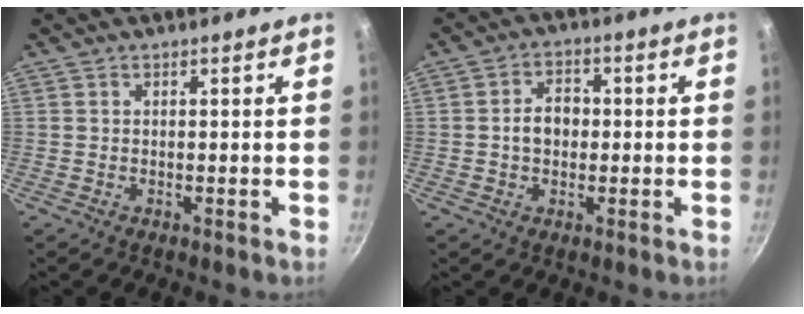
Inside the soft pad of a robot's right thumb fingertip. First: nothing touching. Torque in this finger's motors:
{"motor_torque": [1.02, 0.86, 0.52, 0.26, 0.02]}